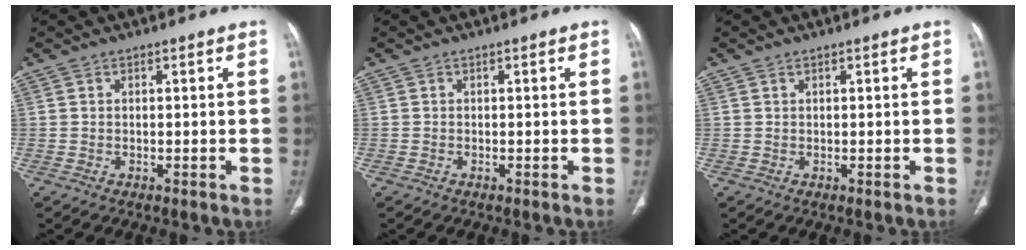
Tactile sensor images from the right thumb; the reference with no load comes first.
{"total": 0.0}
{"total": 0.0}